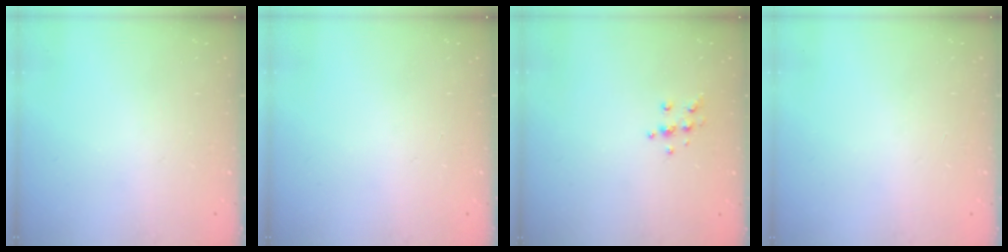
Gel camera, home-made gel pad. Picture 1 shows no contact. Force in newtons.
{"total": 0.0}
{"total": 5.7, "press": 5.6, "slide": 1.1}
{"total": 0.0}